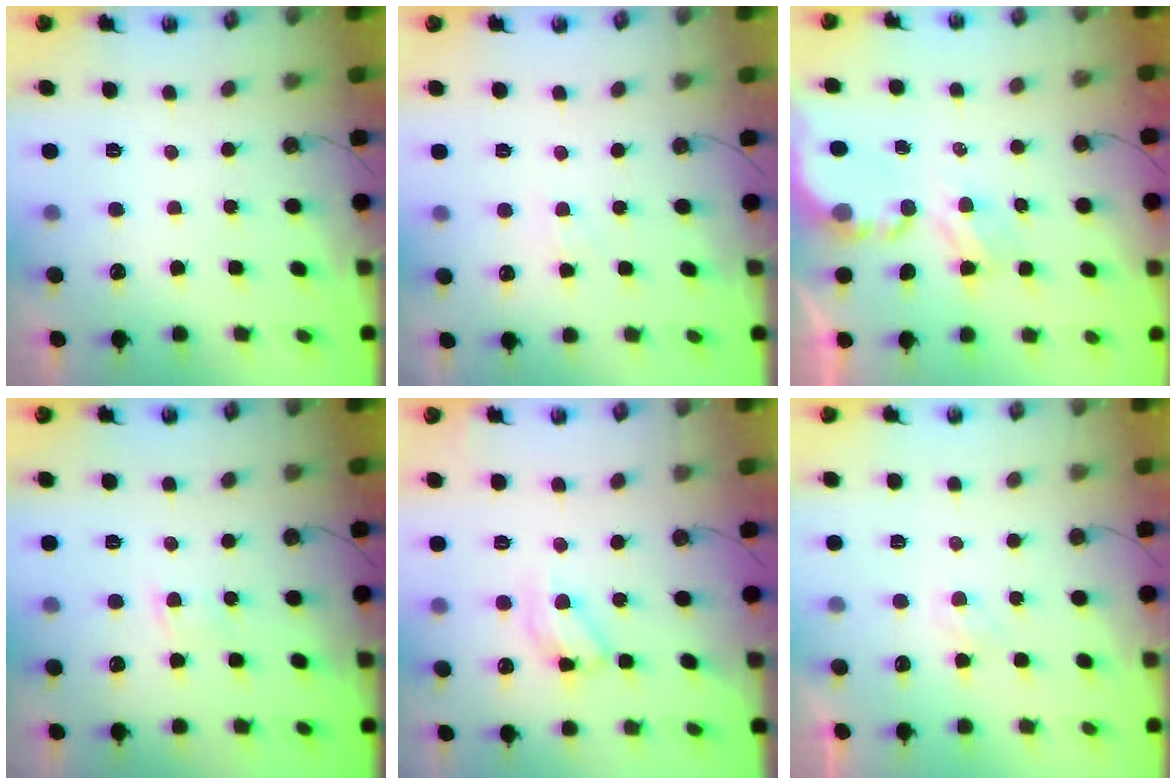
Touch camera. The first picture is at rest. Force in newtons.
{"total": 2.5, "press": 2.5, "slide": 0.5}
{"total": 4.1, "press": 4.0, "slide": 0.3}
{"total": 1.9, "press": 1.9, "slide": 0.3}
{"total": 11.6, "press": 11.6, "slide": 0.1}
{"total": 2.1, "press": 2.1, "slide": 0.4}